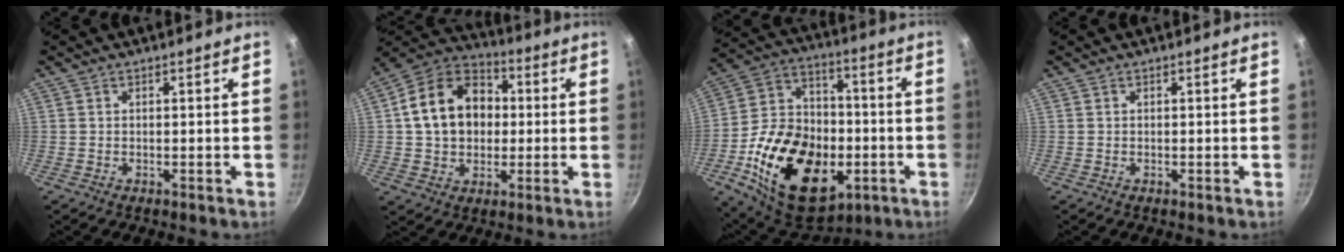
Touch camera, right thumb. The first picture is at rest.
{"total": 16.8, "force": [1.6, 13.0, 10.4], "torque": [-0.153, 0.030, 0.016]}
{"total": 27.2, "force": [-7.6, 18.0, 18.9], "torque": [-0.295, 0.036, -0.119]}
{"total": 0.0}